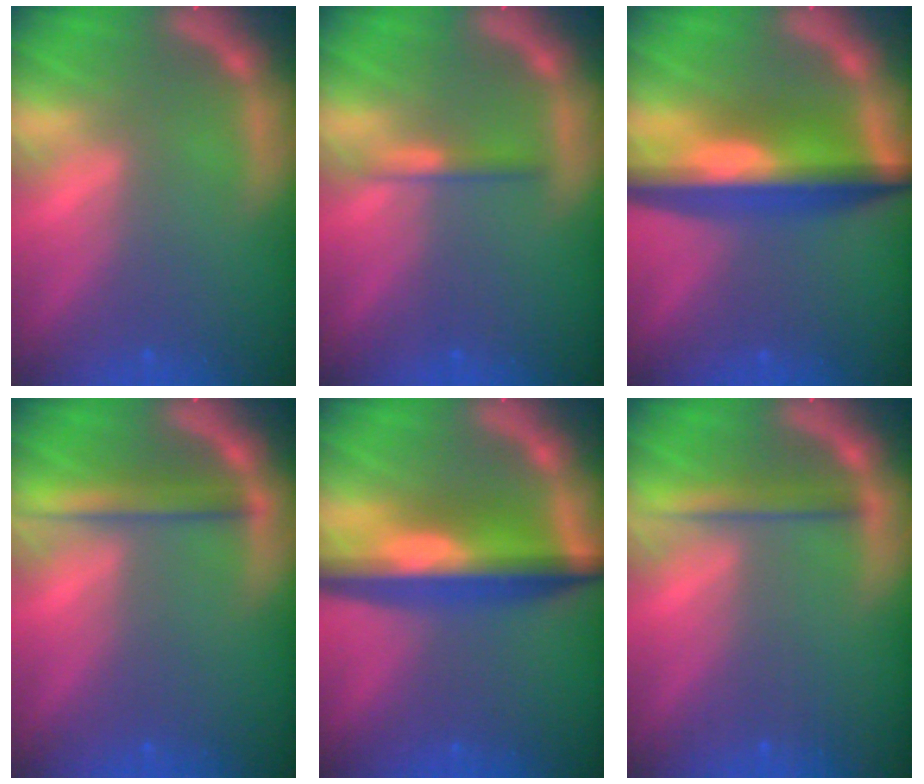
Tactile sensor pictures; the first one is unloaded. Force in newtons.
{"total": 1.4}
{"total": 9.1}
{"total": 2.9}
{"total": 8.6}
{"total": 2.5}